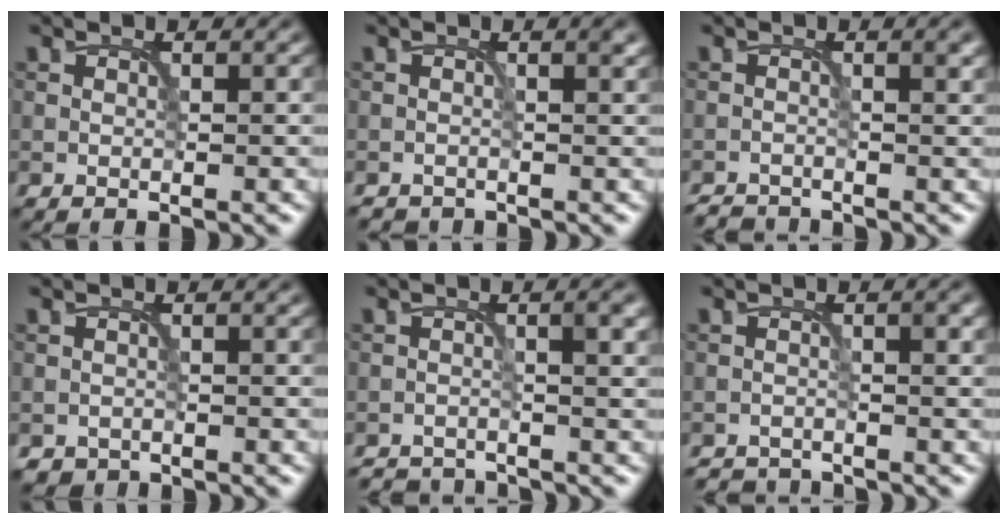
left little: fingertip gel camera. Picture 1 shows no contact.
{"total": 0.9, "force": [-0.6, 0.4, 0.4], "torque": [-0.006, -0.007, -0.011]}
{"total": 1.9, "force": [-1.6, 0.5, 0.9], "torque": [-0.015, -0.005, -0.032]}
{"total": 0.9, "force": [-0.8, 0.4, -0.2], "torque": [0.007, -0.004, -0.013]}
{"total": 3.0, "force": [-2.5, 0.7, 1.6], "torque": [-0.019, -0.003, -0.048]}
{"total": 2.3, "force": [-2.2, 0.5, 0.6], "torque": [-0.008, -0.002, -0.040]}